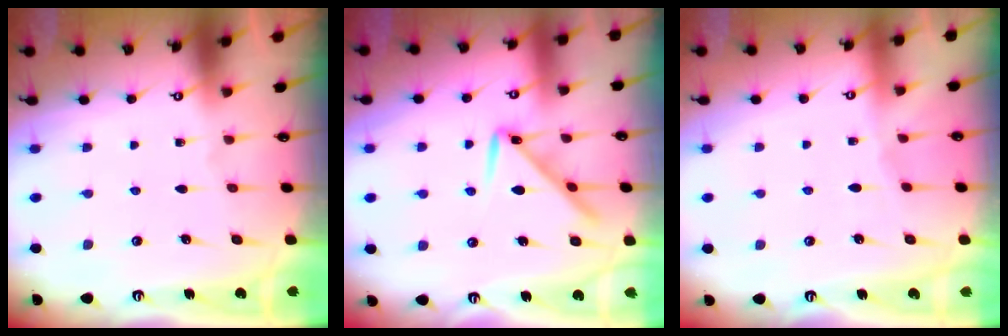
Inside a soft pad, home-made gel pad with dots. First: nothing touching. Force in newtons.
{"total": 9.3, "press": 9.2, "slide": 0.5}
{"total": 2.4, "press": 2.4, "slide": 0.4}